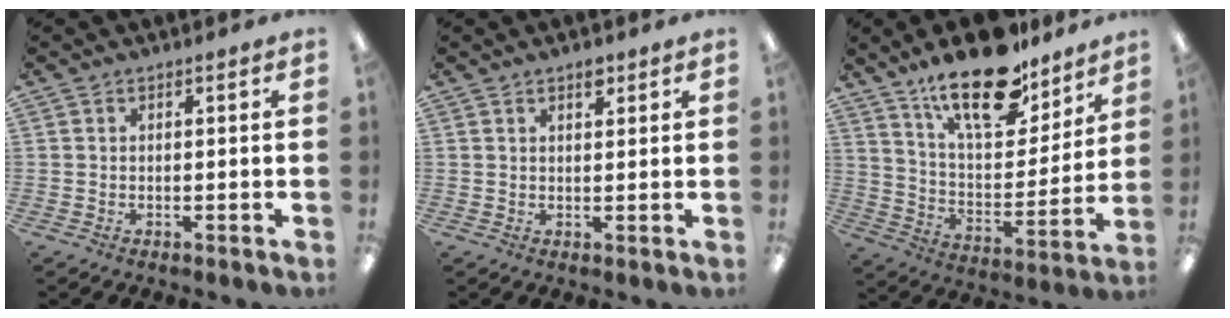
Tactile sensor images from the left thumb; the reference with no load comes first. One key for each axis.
{"total": 2.4, "fx": 1.8, "fy": 1.0, "fz": 1.2, "tx": -0.010, "ty": -0.006, "tz": 0.029}
{"total": 21.1, "fx": 15.6, "fy": 8.2, "fz": 11.5, "tx": -0.191, "ty": -0.096, "tz": 0.270}